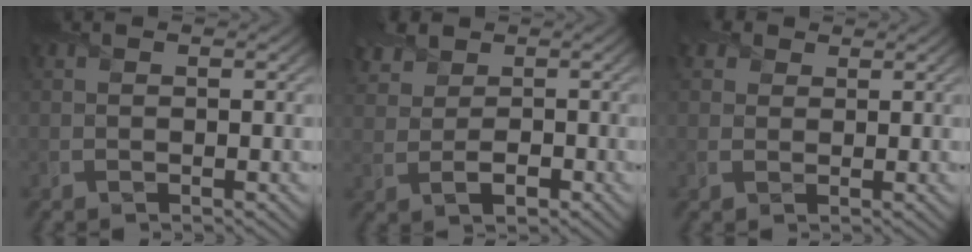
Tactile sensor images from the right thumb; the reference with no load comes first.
{"total": 4.2, "force": [1.1, 3.2, 2.6], "torque": [-0.055, 0.000, 0.018]}
{"total": 2.6, "force": [1.6, 1.8, 0.9], "torque": [-0.024, 0.005, 0.028]}